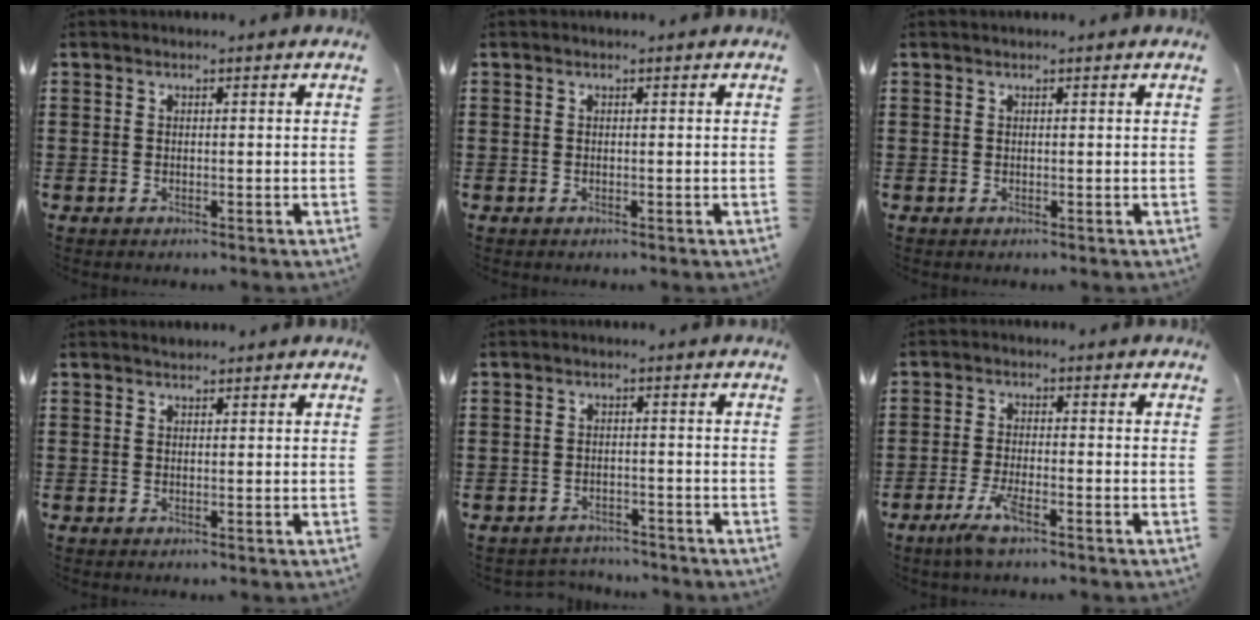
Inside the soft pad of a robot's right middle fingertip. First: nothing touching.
{"total": 0.0}
{"total": 0.0}
{"total": 0.8, "force": [0.8, 0.3, -0.2], "torque": [0.002, -0.001, 0.015]}
{"total": 2.3, "force": [-2.3, 0.1, -0.2], "torque": [-0.002, -0.003, -0.050]}
{"total": 4.5, "force": [-2.5, 0.7, 3.6], "torque": [-0.078, -0.008, -0.046]}